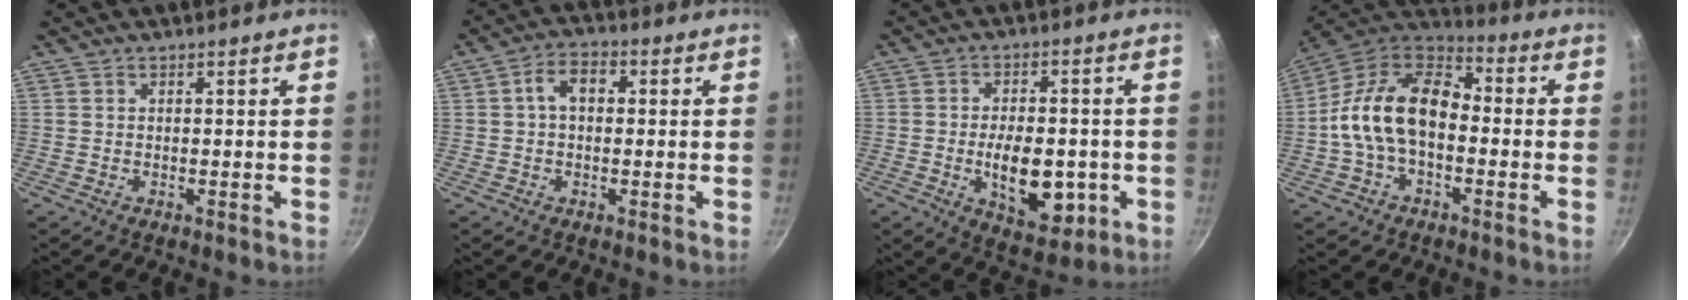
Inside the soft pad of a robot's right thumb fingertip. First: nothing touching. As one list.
[{"total": 5.3, "force": [0.7, 3.5, 3.9], "torque": [-0.056, 0.014, 0.002]}, {"total": 13.0, "force": [-2.8, 7.5, 10.2], "torque": [-0.123, -0.002, -0.031]}, {"total": 16.7, "force": [-1.7, 10.6, 12.8], "torque": [-0.204, 0.046, -0.051]}]